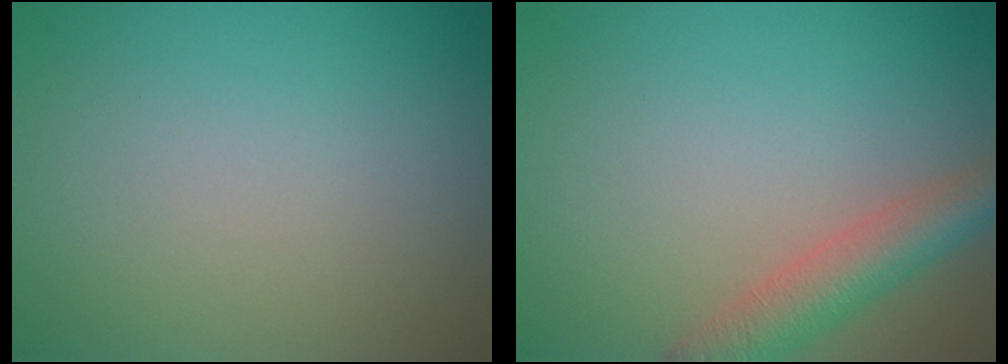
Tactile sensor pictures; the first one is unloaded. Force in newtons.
{"total": 4.3, "press": 4.3, "slide": 0.4}